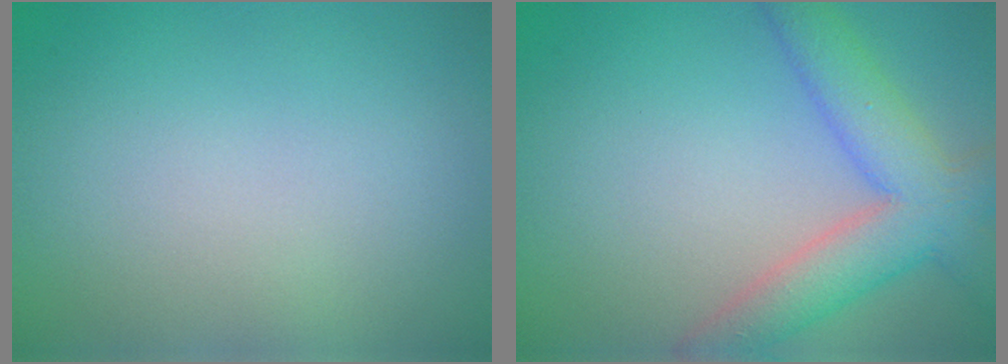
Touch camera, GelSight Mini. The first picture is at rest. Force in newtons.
{"total": 6.4, "press": 6.4, "slide": 0.4}